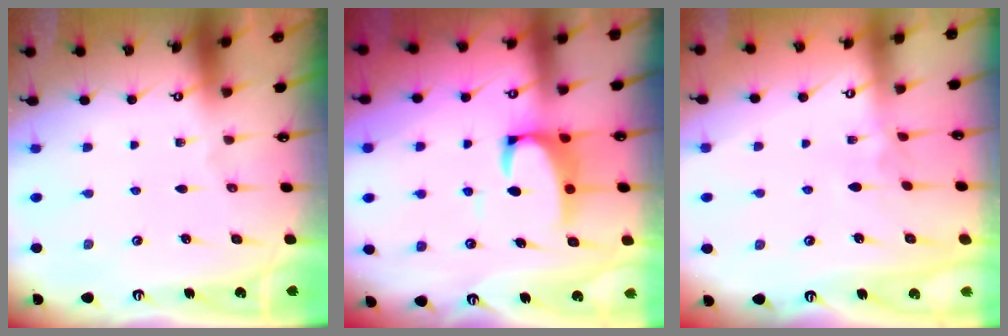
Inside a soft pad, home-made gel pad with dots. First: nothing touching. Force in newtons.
{"total": 5.3, "press": 5.2, "slide": 0.9}
{"total": 5.8, "press": 5.8, "slide": 0.1}